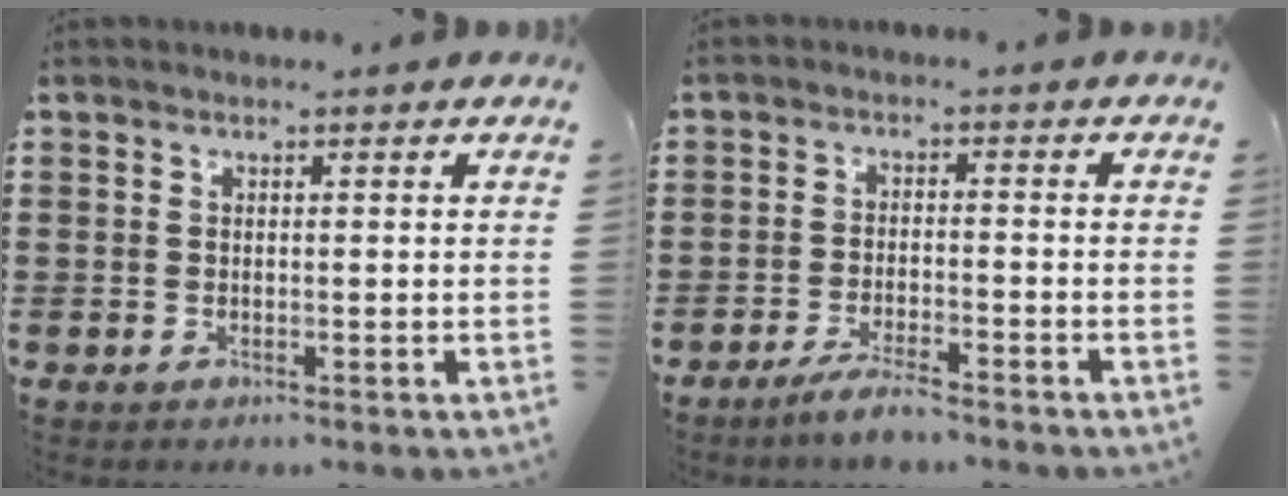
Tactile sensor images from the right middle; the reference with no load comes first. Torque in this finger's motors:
{"motor_torque": [0.27, -0.01, 0.04, 0.02]}